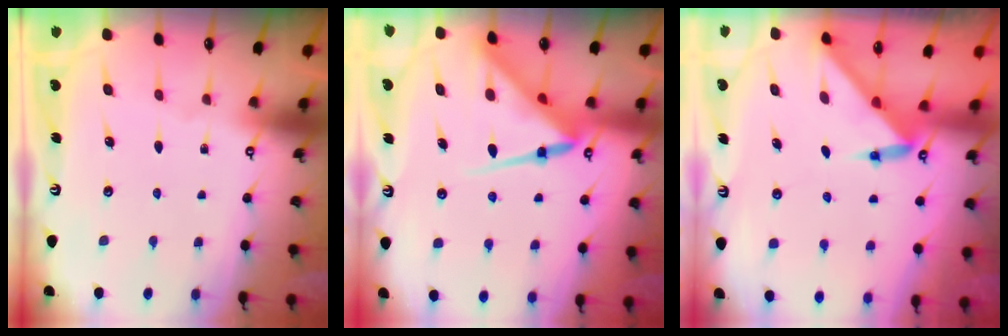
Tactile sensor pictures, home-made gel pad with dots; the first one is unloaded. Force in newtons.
{"total": 11.1, "press": 11.0, "slide": 1.1}
{"total": 2.9, "press": 2.9, "slide": 0.2}